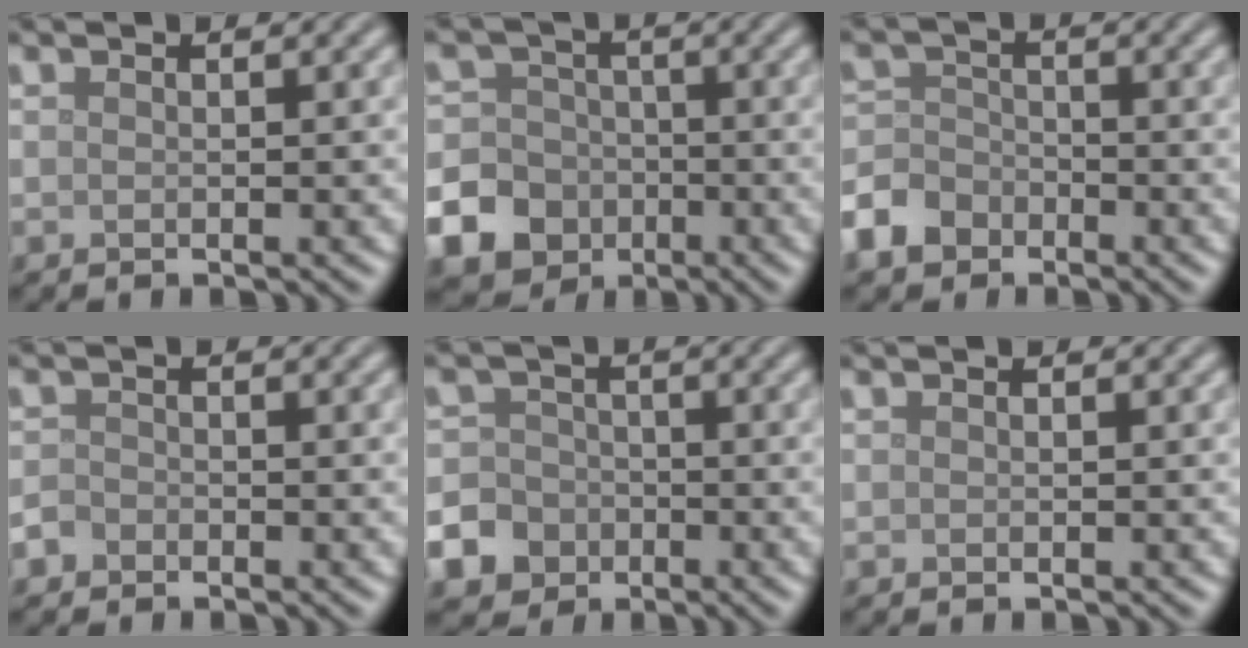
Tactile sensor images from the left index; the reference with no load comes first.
{"total": 12.7, "force": [-5.3, 11.2, 3.0], "torque": [-0.083, -0.035, -0.115]}
{"total": 4.3, "force": [-2.8, 3.0, 1.4], "torque": [-0.032, -0.002, -0.065]}
{"total": 1.2, "force": [-0.8, 0.9, 0.2], "torque": [0.001, 0.002, -0.020]}
{"total": 7.9, "force": [-4.0, 6.6, 1.7], "torque": [-0.039, -0.026, -0.091]}
{"total": 0.0}